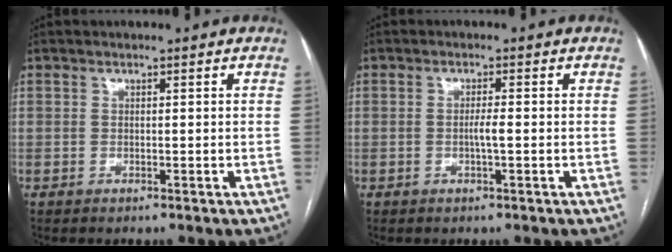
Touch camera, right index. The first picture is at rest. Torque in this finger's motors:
{"motor_torque": [0.22, 0.12, 0.15, 0.05]}